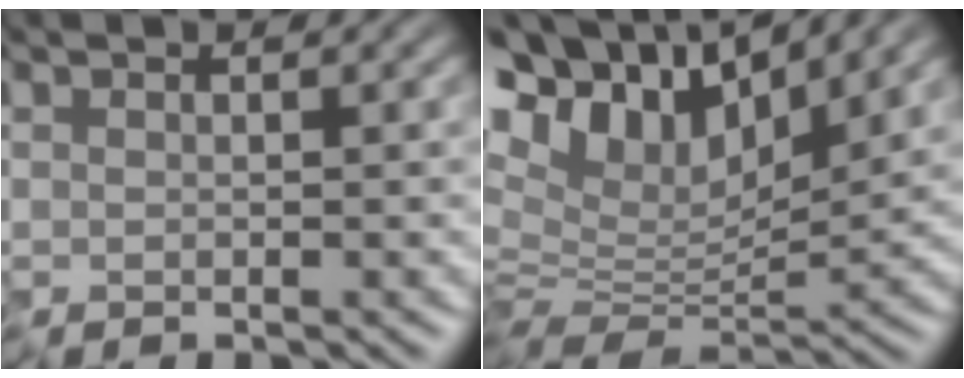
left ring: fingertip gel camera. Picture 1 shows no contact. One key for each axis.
{"total": 12.3, "fx": 6.1, "fy": 5.6, "fz": 9.2, "tx": -0.192, "ty": 0.036, "tz": 0.099}